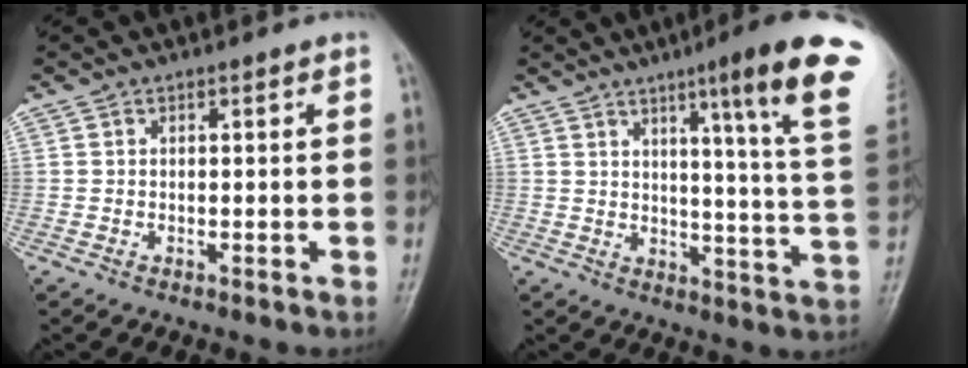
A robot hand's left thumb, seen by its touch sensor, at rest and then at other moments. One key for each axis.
{"total": 18.9, "fx": 10.0, "fy": 0.8, "fz": 16.0, "tx": -0.197, "ty": -0.051, "tz": 0.120}